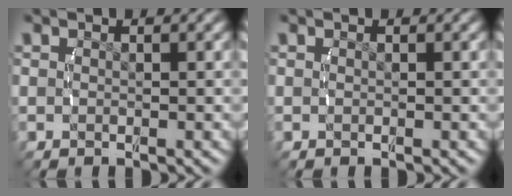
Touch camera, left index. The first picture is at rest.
{"total": 0.0}